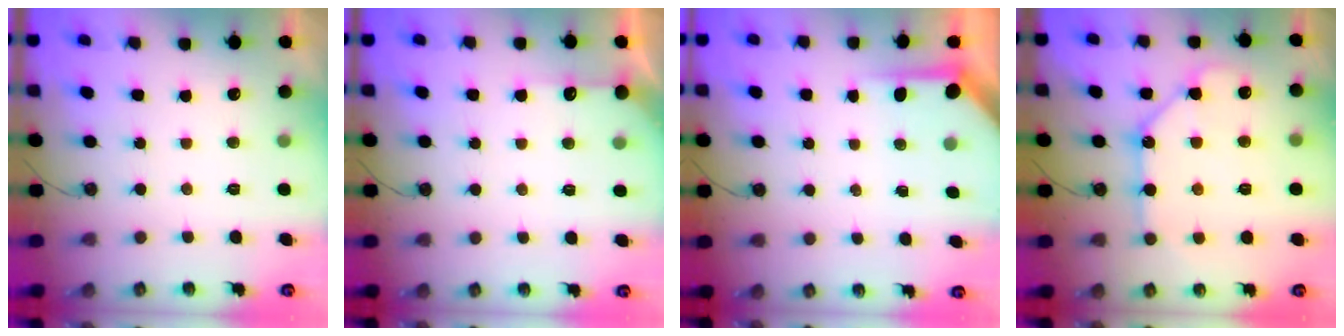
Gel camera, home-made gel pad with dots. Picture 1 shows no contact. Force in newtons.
{"total": 5.4, "press": 5.3, "slide": 0.6}
{"total": 4.0, "press": 3.9, "slide": 0.2}
{"total": 11.2, "press": 11.2, "slide": 1.0}